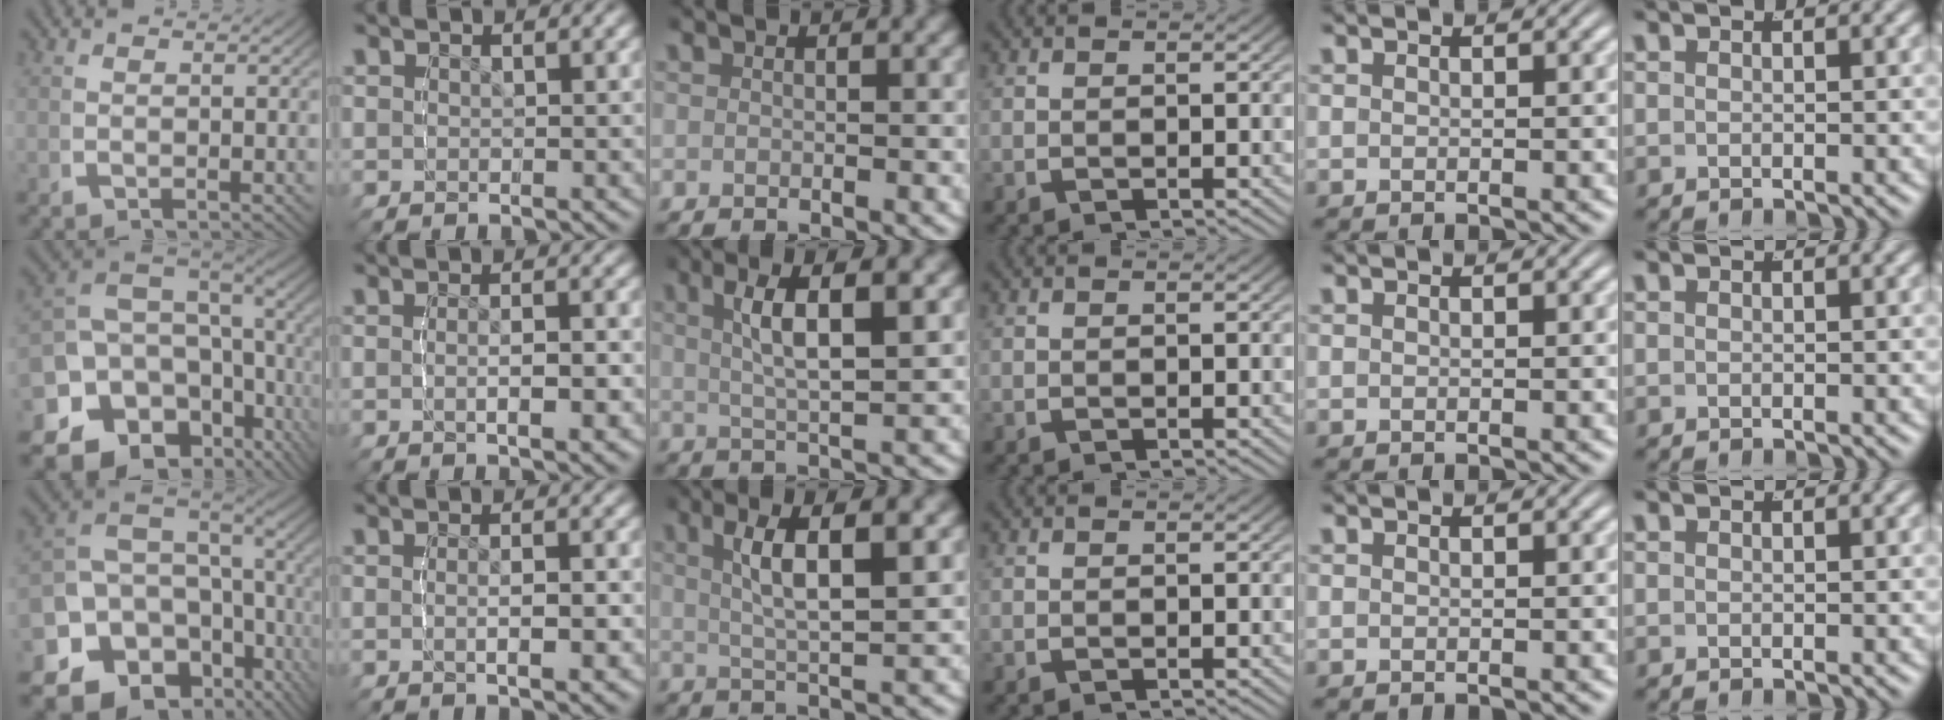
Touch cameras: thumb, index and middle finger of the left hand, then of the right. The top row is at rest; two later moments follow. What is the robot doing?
{"motion": "grasp_and_lifting", "object": "sponge"}